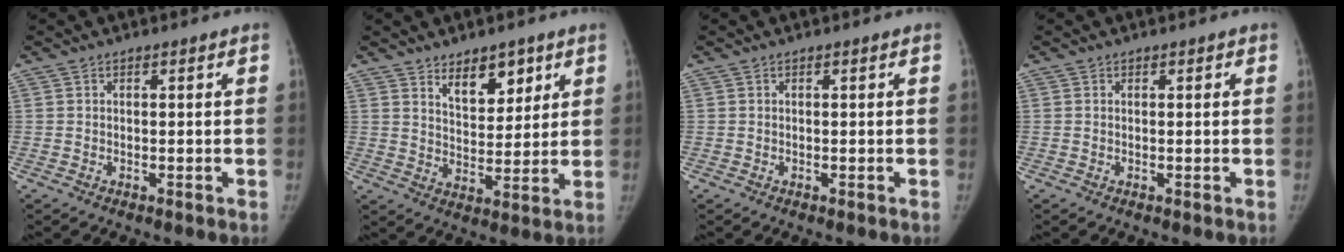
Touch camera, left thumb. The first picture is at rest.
{"total": 8.2, "force": [4.9, 4.5, 4.8], "torque": [-0.035, -0.036, 0.082]}
{"total": 0.0}
{"total": 0.0}